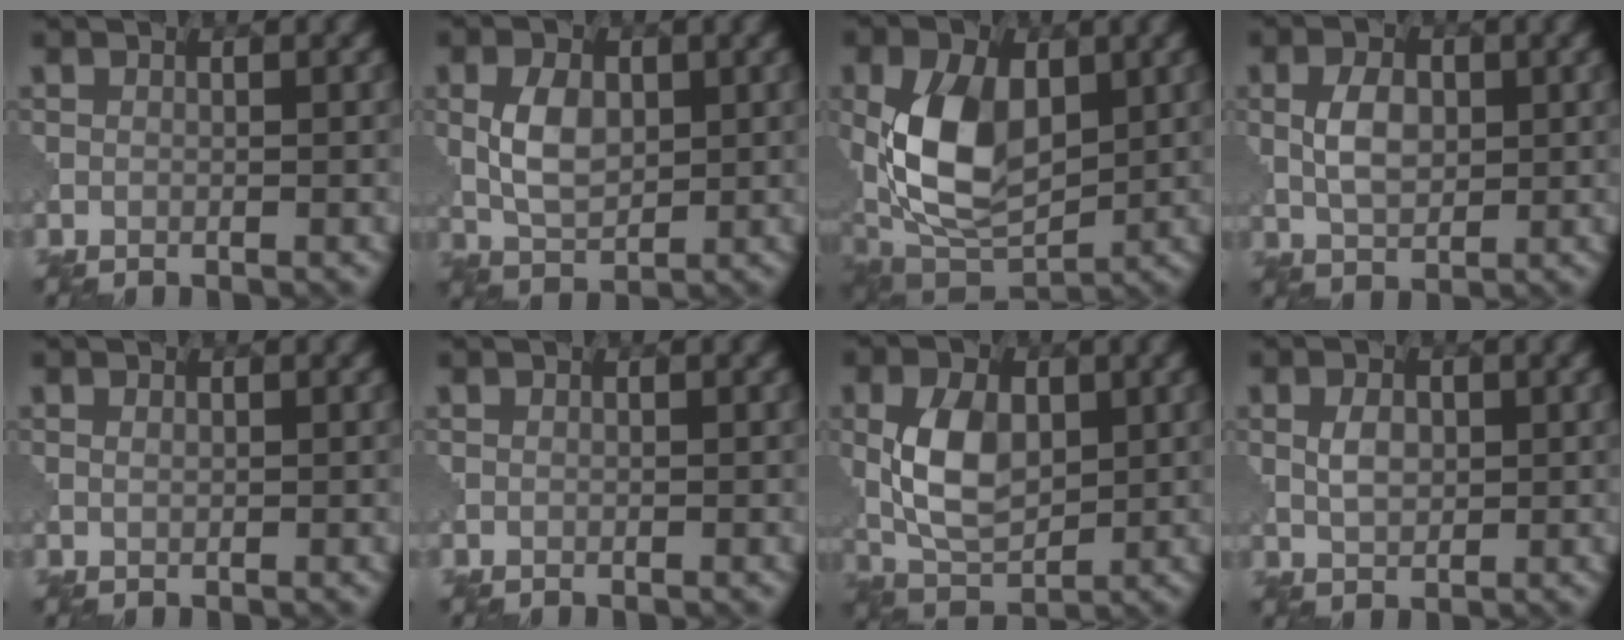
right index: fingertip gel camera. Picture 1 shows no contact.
{"total": 4.1, "force": [0.8, 2.6, 3.1], "torque": [-0.065, 0.000, 0.018]}
{"total": 9.7, "force": [1.1, 6.2, 7.4], "torque": [-0.157, -0.003, 0.020]}
{"total": 3.5, "force": [0.7, 2.2, 2.6], "torque": [-0.055, 0.000, 0.015]}
{"total": 0.6, "force": [0.4, 0.3, 0.3], "torque": [-0.005, -0.004, 0.012]}
{"total": 0.0}
{"total": 6.1, "force": [0.9, 3.9, 4.6], "torque": [-0.093, -0.001, 0.019]}
{"total": 2.1, "force": [0.7, 1.4, 1.5], "torque": [-0.030, 0.000, 0.014]}